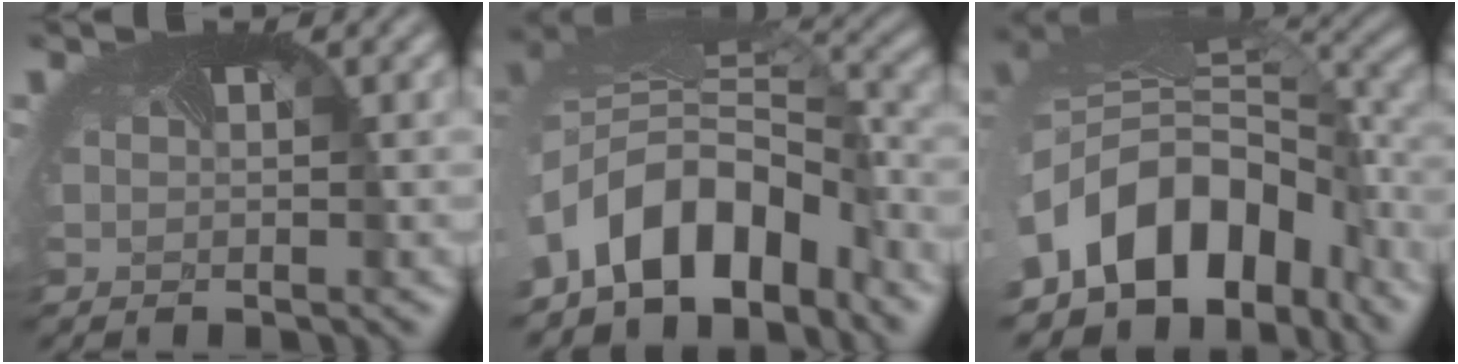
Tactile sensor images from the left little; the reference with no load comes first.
{"total": 10.4, "force": [-5.5, 6.0, 6.5], "torque": [-0.116, -0.004, -0.097]}
{"total": 13.1, "force": [-6.2, 9.2, 7.0], "torque": [-0.150, -0.014, -0.101]}